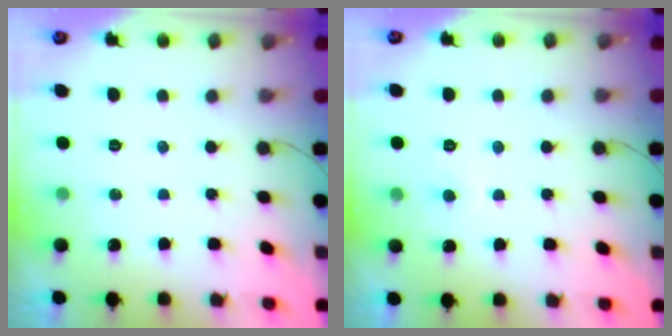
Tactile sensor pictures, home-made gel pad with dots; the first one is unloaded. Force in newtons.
{"total": 2.7, "press": 2.7, "slide": 0.2}